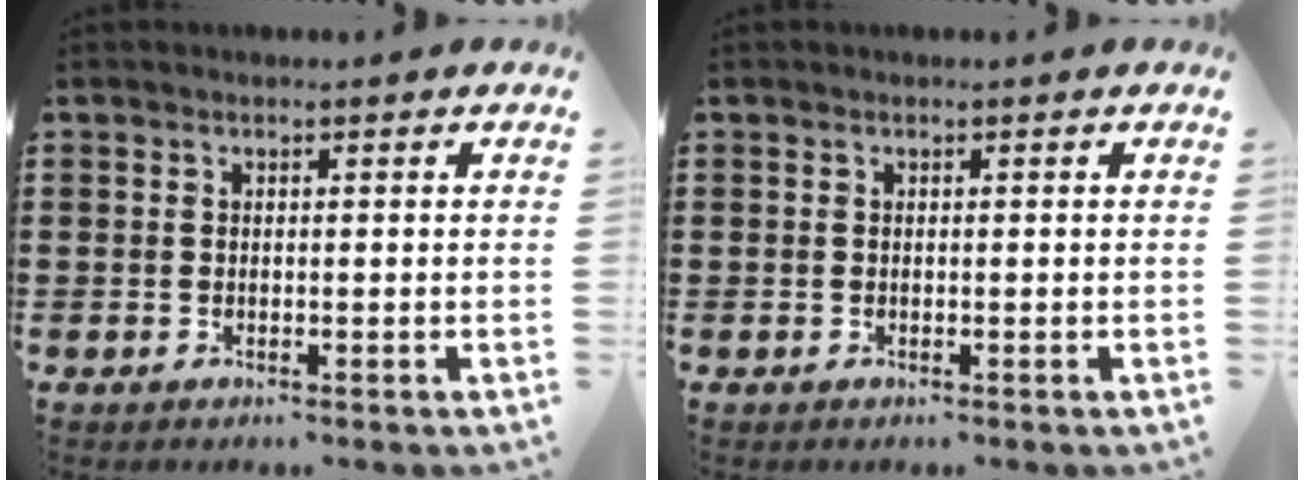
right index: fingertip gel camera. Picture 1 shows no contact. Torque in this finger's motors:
{"motor_torque": [-0.10, 0.06, 0.02, -0.01]}